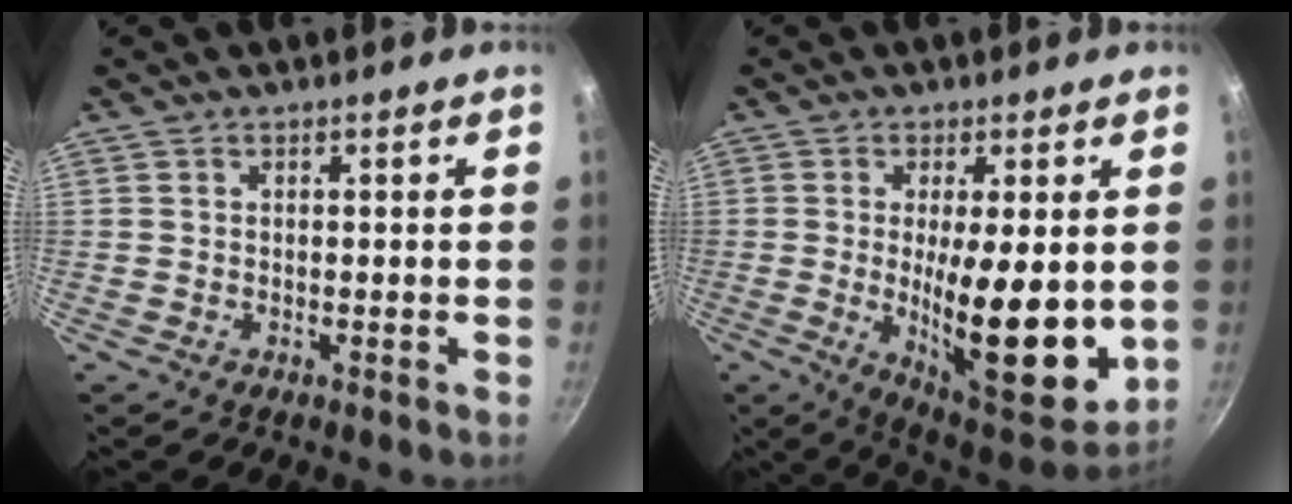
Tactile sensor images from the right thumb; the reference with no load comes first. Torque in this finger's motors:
{"motor_torque": [-0.30, 1.60, 1.75, 0.23, 0.22]}